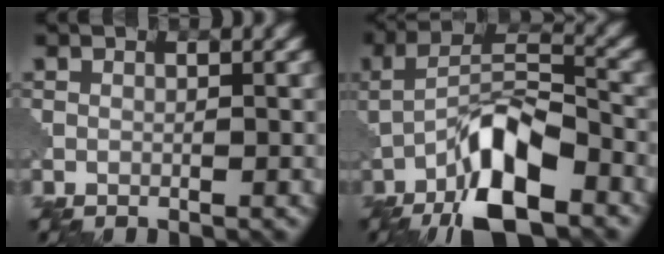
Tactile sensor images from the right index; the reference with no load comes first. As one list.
[{"total": 9.7, "force": [-5.2, 3.3, 7.6], "torque": [-0.134, 0.015, -0.095]}]